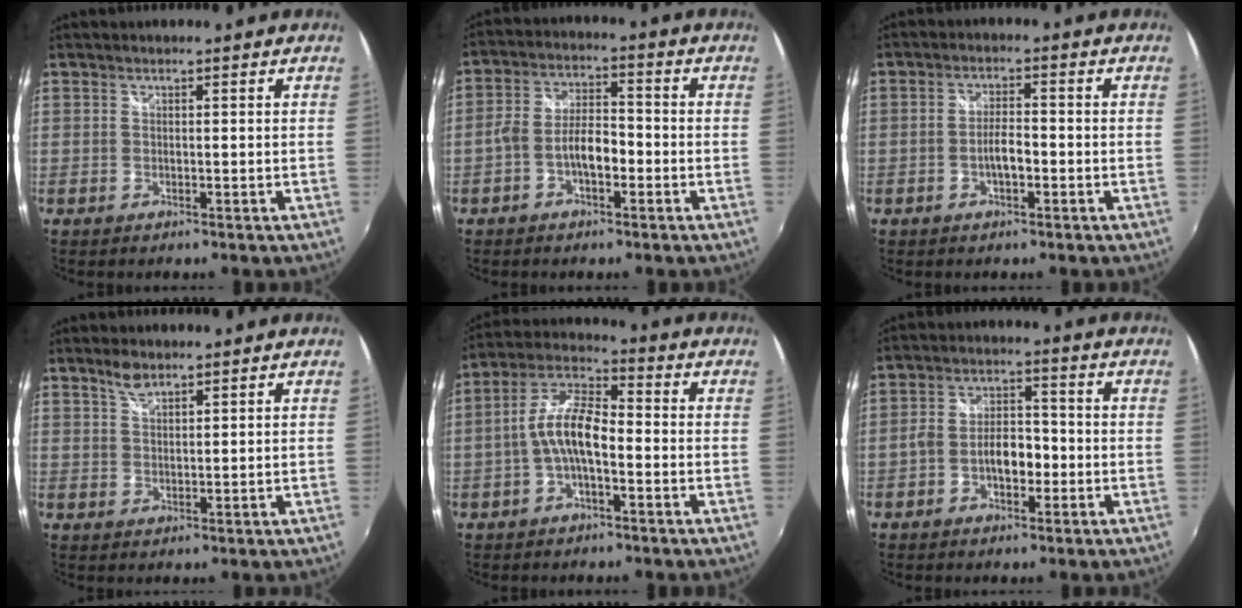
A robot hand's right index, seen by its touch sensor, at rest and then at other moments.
{"total": 6.4, "force": [-2.5, 2.8, 5.1], "torque": [-0.106, 0.015, -0.044]}
{"total": 3.6, "force": [-1.5, 1.2, 3.1], "torque": [-0.063, 0.004, -0.025]}
{"total": 3.1, "force": [2.4, 1.1, 1.6], "torque": [-0.028, 0.004, 0.045]}
{"total": 9.1, "force": [-2.2, 3.3, 8.2], "torque": [-0.179, 0.019, -0.045]}
{"total": 6.6, "force": [-2.4, 3.5, 5.0], "torque": [-0.098, 0.014, -0.038]}